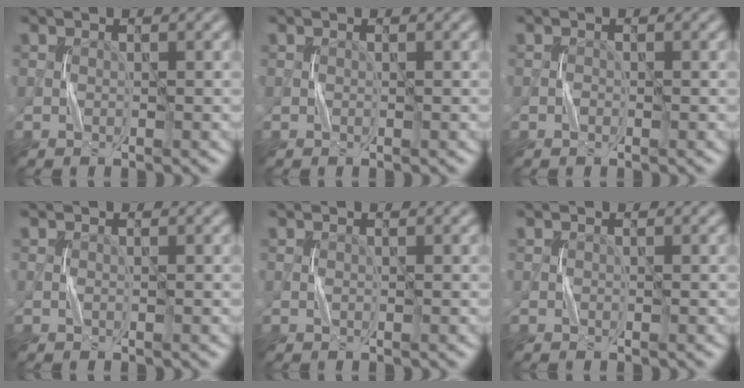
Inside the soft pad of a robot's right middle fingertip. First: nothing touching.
{"total": 0.0}
{"total": 0.0}
{"total": 0.0}
{"total": 0.0}
{"total": 0.0}